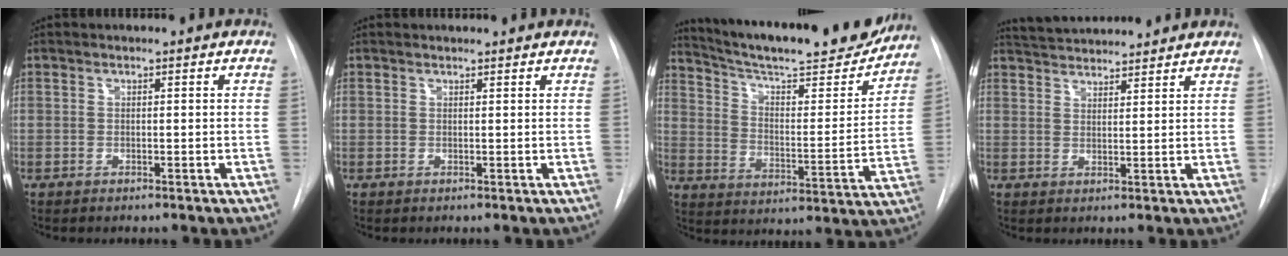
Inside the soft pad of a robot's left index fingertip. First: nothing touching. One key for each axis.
{"total": 1.5, "fx": 1.5, "fy": 0.1, "fz": 0.2, "tx": -0.007, "ty": 0.010, "tz": 0.016}
{"total": 24.4, "fx": 21.6, "fy": 3.2, "fz": 10.7, "tx": -0.172, "ty": -0.043, "tz": 0.301}
{"total": 8.7, "fx": 8.3, "fy": 0.9, "fz": 2.3, "tx": -0.046, "ty": 0.022, "tz": 0.126}